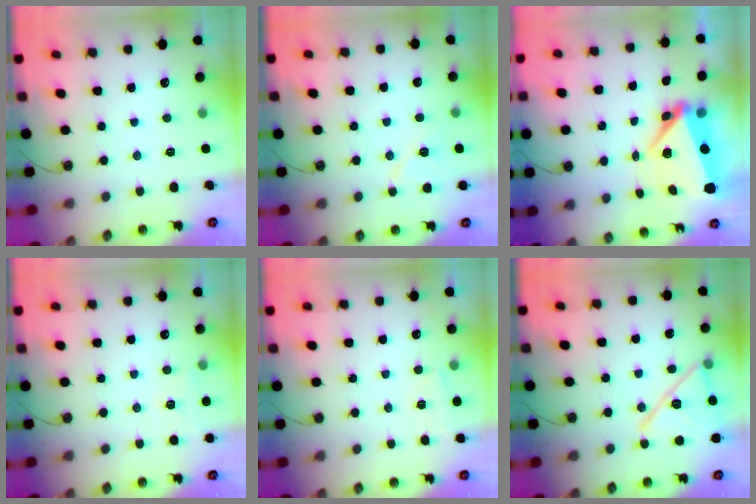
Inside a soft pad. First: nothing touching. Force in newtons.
{"total": 7.9, "press": 7.7, "slide": 1.4}
{"total": 7.2, "press": 7.0, "slide": 1.8}
{"total": 4.8, "press": 4.3, "slide": 2.1}
{"total": 2.1, "press": 2.1, "slide": 0.4}
{"total": 17.0, "press": 13.9, "slide": 9.9}